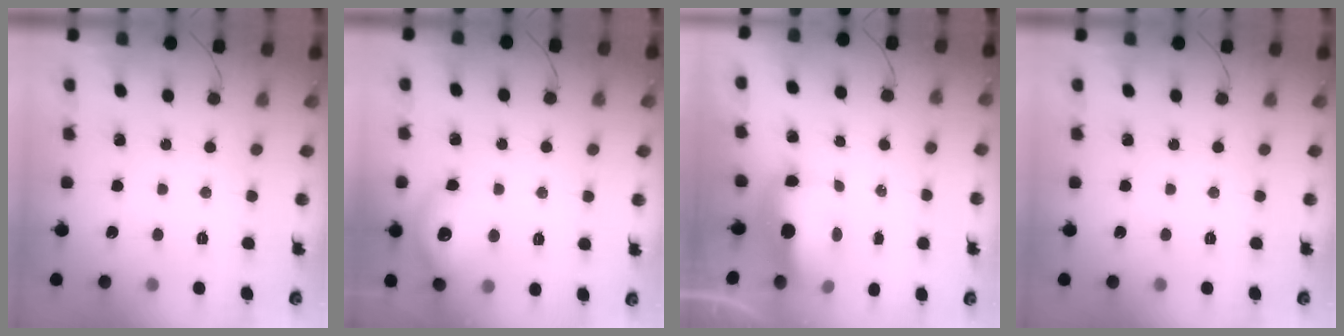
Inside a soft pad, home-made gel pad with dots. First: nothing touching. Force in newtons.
{"total": 11.0, "press": 10.8, "slide": 1.8}
{"total": 8.9, "press": 8.7, "slide": 2.0}
{"total": 0.0}